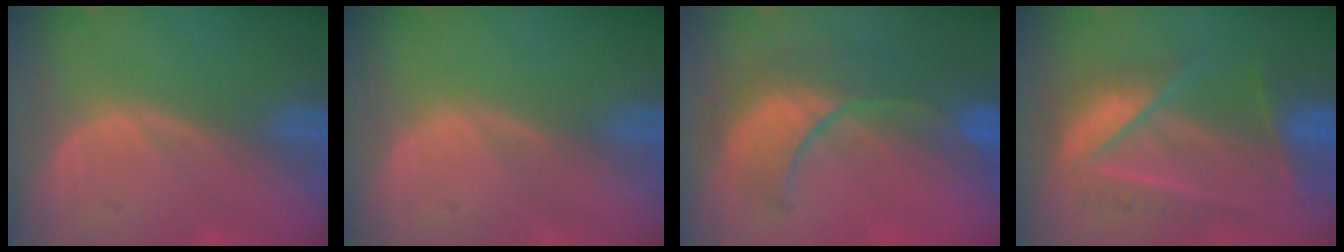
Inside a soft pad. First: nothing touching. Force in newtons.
{"total": 0.0}
{"total": 9.9, "press": 9.1, "slide": 3.9}
{"total": 8.2, "press": 7.8, "slide": 2.5}